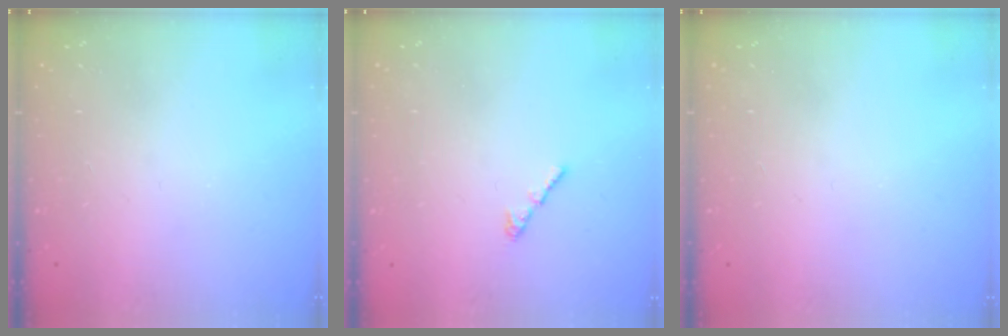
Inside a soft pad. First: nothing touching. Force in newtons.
{"total": 1.3, "press": 1.2, "slide": 0.6}
{"total": 0.0}